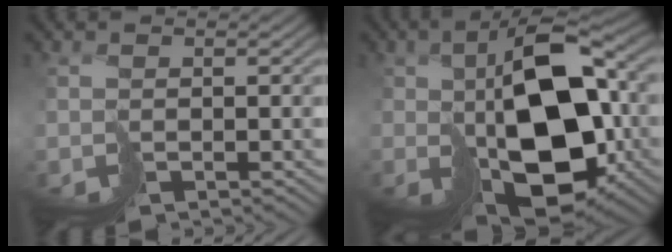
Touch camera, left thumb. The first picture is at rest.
{"total": 15.8, "force": [-0.5, 8.8, 13.1], "torque": [-0.213, -0.007, 0.005]}